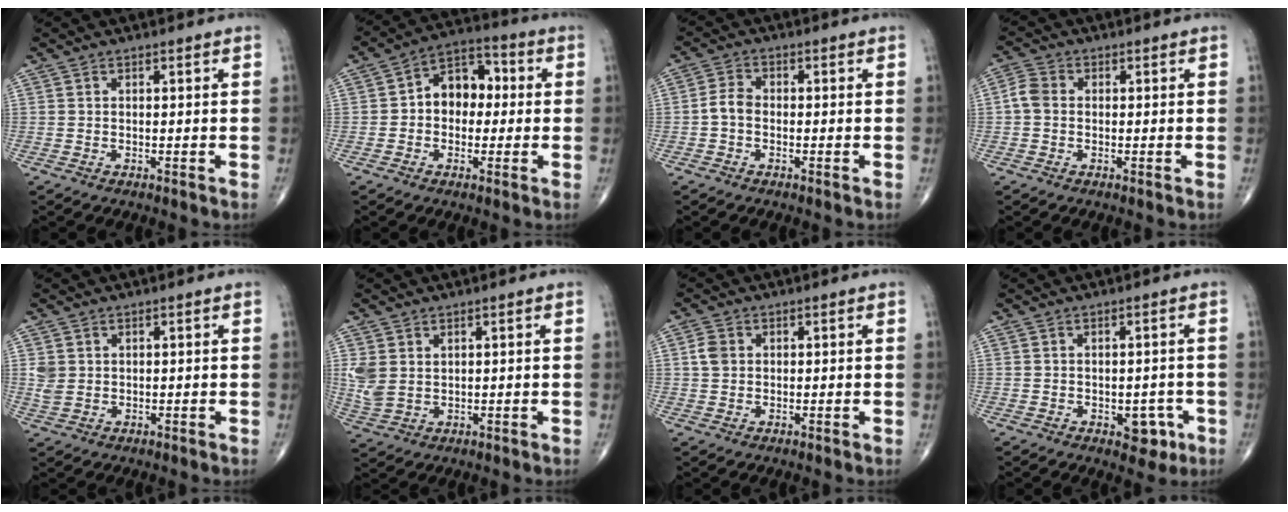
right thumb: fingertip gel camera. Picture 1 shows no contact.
{"total": 9.8, "force": [0.4, 7.1, 6.7], "torque": [-0.067, 0.033, -0.008]}
{"total": 3.3, "force": [-0.8, 2.2, 2.2], "torque": [-0.040, 0.011, -0.024]}
{"total": 3.4, "force": [-0.2, 2.7, 2.1], "torque": [-0.043, 0.010, -0.013]}
{"total": 2.8, "force": [0.6, 2.3, 1.4], "torque": [-0.026, -0.002, 0.019]}
{"total": 4.7, "force": [1.5, 3.4, 2.9], "torque": [-0.068, -0.006, 0.042]}
{"total": 2.8, "force": [0.5, 2.3, 1.6], "torque": [-0.028, 0.004, 0.009]}
{"total": 4.7, "force": [-1.7, 3.0, 3.1], "torque": [-0.010, 0.008, -0.017]}